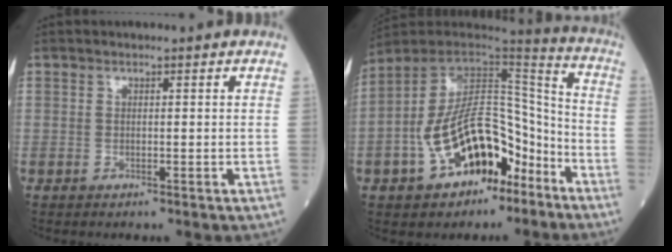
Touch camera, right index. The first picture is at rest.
{"total": 17.9, "force": [-7.7, 8.9, 13.5], "torque": [-0.240, 0.029, -0.120]}